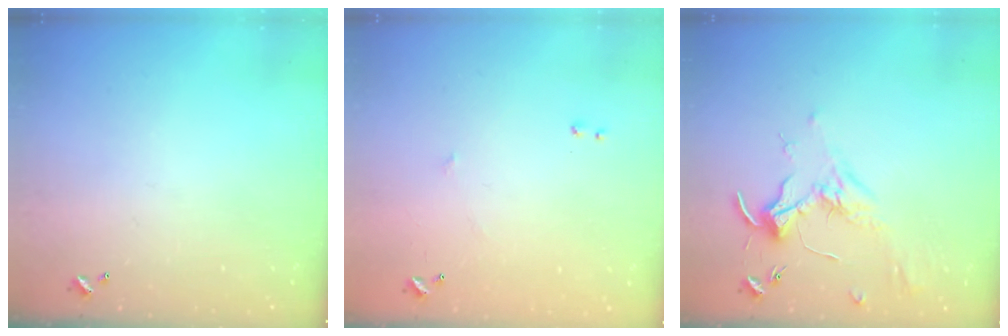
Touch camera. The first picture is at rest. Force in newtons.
{"total": 6.0, "press": 5.9, "slide": 0.8}
{"total": 1.8, "press": 1.6, "slide": 0.7}